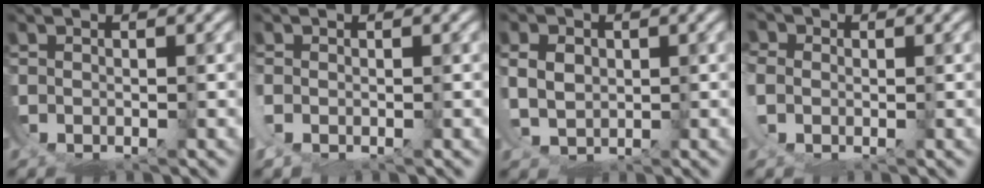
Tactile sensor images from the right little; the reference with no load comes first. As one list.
[{"total": 0.5, "force": [0.5, -0.2, 0.0], "torque": [-0.008, 0.004, 0.006]}, {"total": 2.5, "force": [2.2, 1.1, -0.1], "torque": [-0.016, 0.001, 0.040]}, {"total": 1.6, "force": [1.3, 0.6, -0.8], "torque": [-0.003, 0.005, 0.014]}]